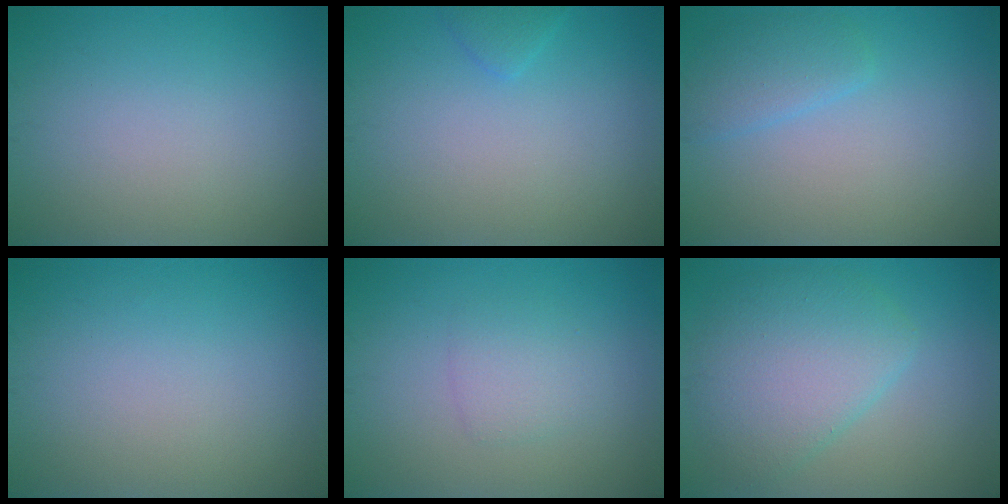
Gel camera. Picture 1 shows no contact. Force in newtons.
{"total": 1.0, "press": 1.0, "slide": 0.1}
{"total": 2.4, "press": 2.4, "slide": 0.2}
{"total": 0.0}
{"total": 1.8, "press": 1.8, "slide": 0.2}
{"total": 5.8, "press": 5.8, "slide": 0.4}